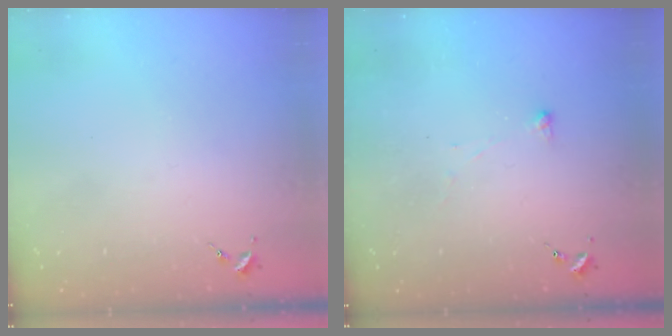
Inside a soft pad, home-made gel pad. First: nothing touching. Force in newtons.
{"total": 2.9, "press": 2.9, "slide": 0.3}